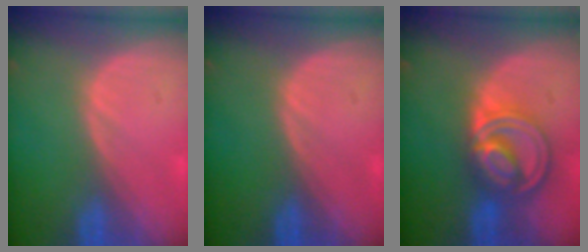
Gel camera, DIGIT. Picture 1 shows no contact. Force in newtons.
{"total": 0.0}
{"total": 8.7, "press": 7.4, "slide": 4.6}